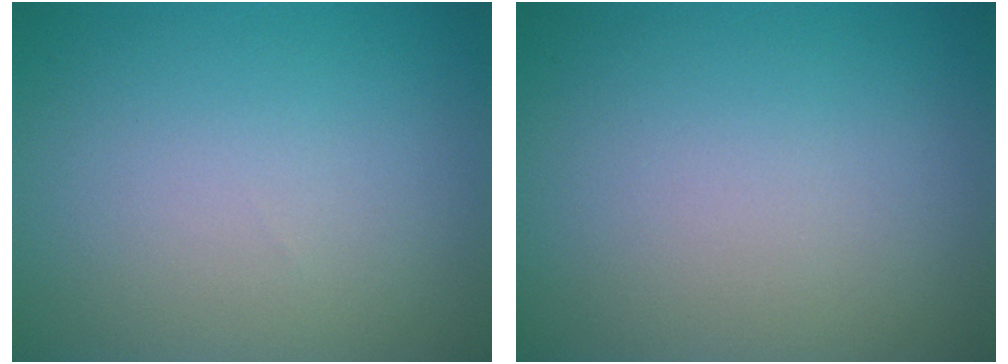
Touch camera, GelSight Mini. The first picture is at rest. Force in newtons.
{"total": 0.0}